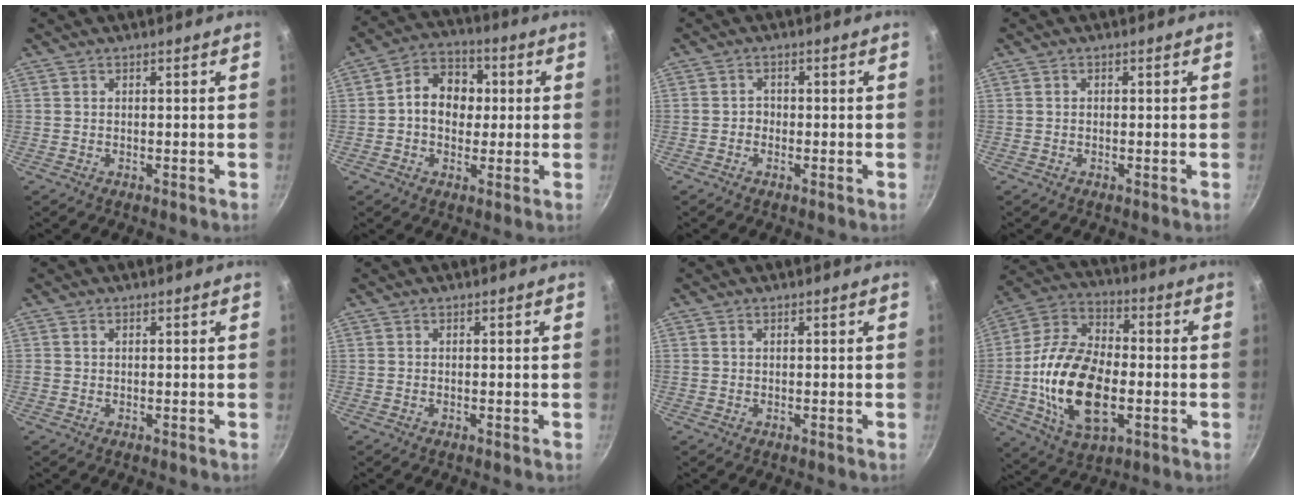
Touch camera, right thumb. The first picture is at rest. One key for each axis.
{"total": 10.2, "fx": 0.6, "fy": 8.0, "fz": 6.3, "tx": -0.059, "ty": 0.019, "tz": -0.008}
{"total": 1.5, "fx": -0.7, "fy": 1.3, "fz": 0.5, "tx": 0.000, "ty": 0.007, "tz": -0.015}
{"total": 0.5, "fx": -0.1, "fy": 0.4, "fz": 0.2, "tx": -0.004, "ty": 0.004, "tz": -0.002}
{"total": 0.7, "fx": 0.2, "fy": 0.6, "fz": 0.3, "tx": -0.003, "ty": 0.004, "tz": 0.002}
{"total": 0.0}
{"total": 0.5, "fx": 0.2, "fy": 0.4, "fz": 0.3, "tx": -0.005, "ty": 0.002, "tz": 0.003}
{"total": 21.0, "fx": -3.5, "fy": 12.1, "fz": 16.9, "tx": -0.305, "ty": 0.024, "tz": -0.067}